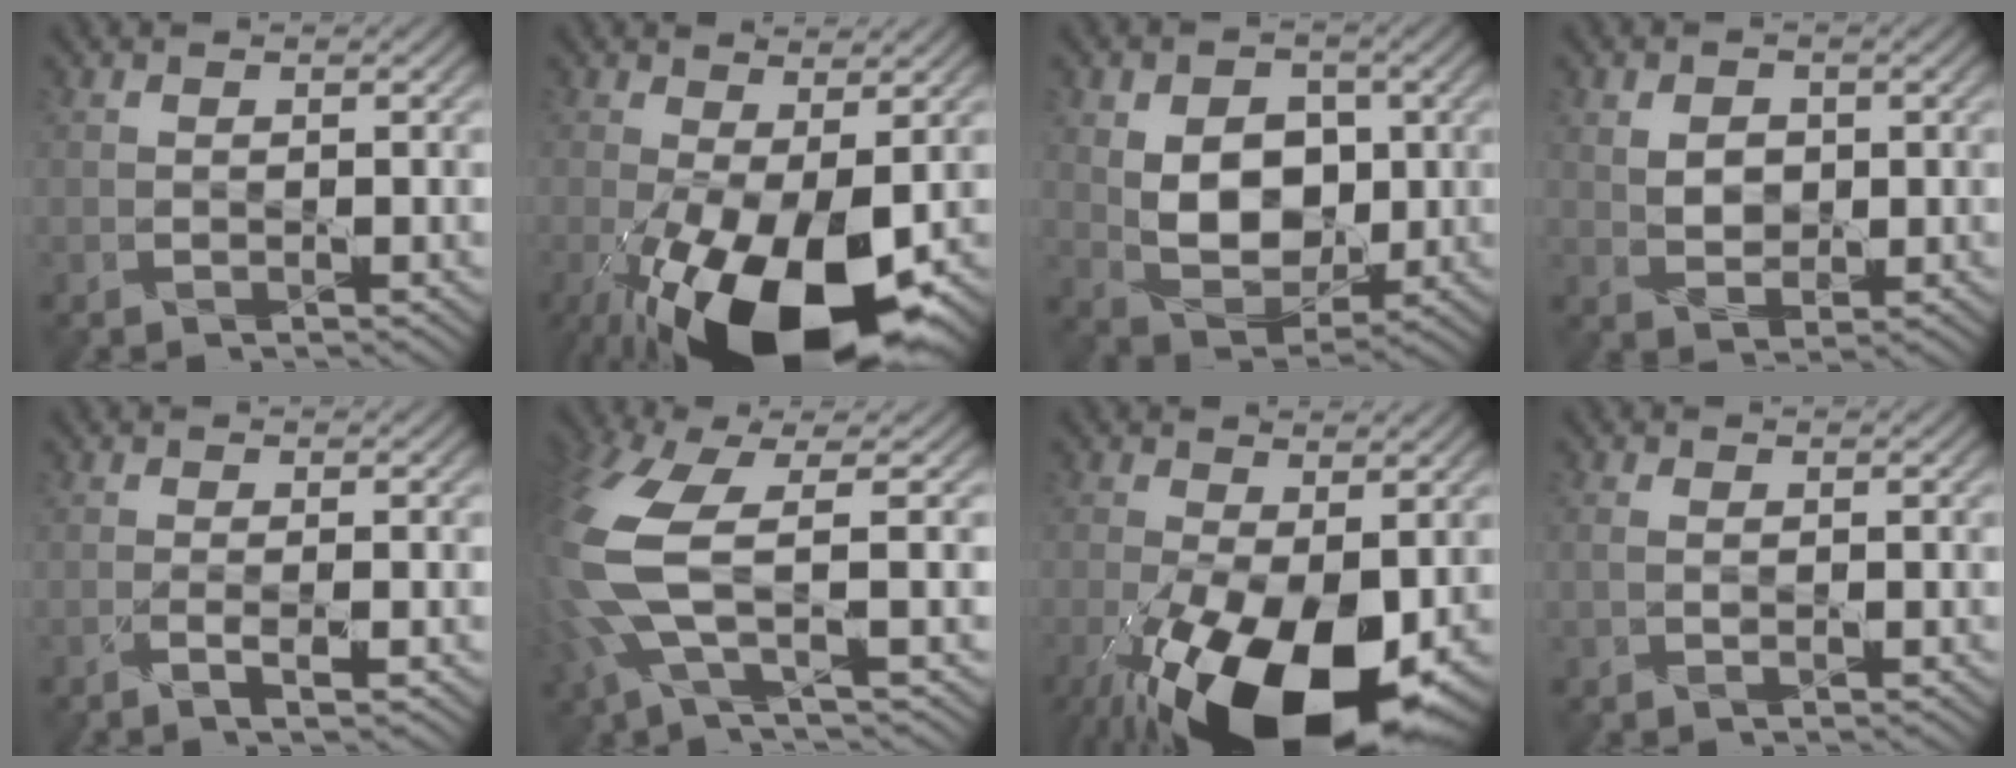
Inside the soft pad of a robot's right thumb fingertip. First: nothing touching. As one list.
[{"total": 14.8, "force": [-5.4, 6.6, 12.1], "torque": [-0.240, -0.050, -0.078]}, {"total": 8.6, "force": [0.8, 6.1, 5.9], "torque": [-0.120, -0.007, 0.009]}, {"total": 3.2, "force": [0.8, 2.4, 2.0], "torque": [-0.044, -0.001, 0.012]}, {"total": 1.7, "force": [-0.7, 0.0, 1.6], "torque": [-0.030, 0.006, -0.020]}, {"total": 10.8, "force": [0.1, 3.5, 10.3], "torque": [-0.261, -0.011, -0.009]}, {"total": 17.5, "force": [-6.9, 8.3, 13.7], "torque": [-0.273, -0.049, -0.102]}, {"total": 1.5, "force": [0.1, 0.9, 1.2], "torque": [-0.029, -0.001, 0.002]}]